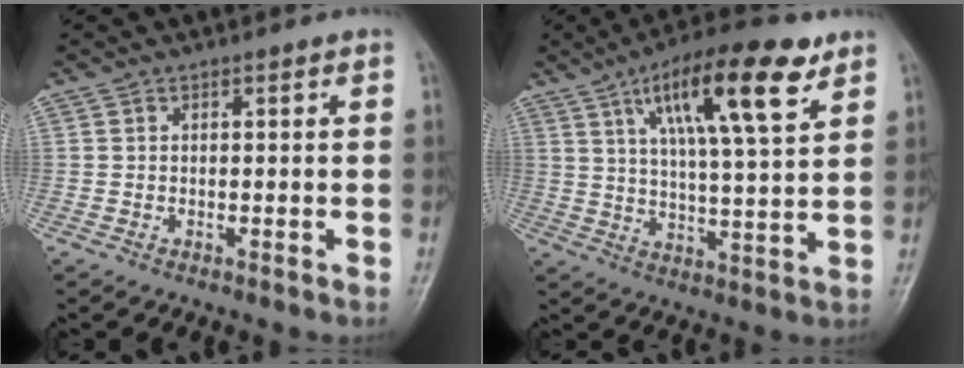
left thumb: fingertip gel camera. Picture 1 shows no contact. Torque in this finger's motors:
{"motor_torque": [0.85, 0.88, 1.65, -1.12, 0.23]}